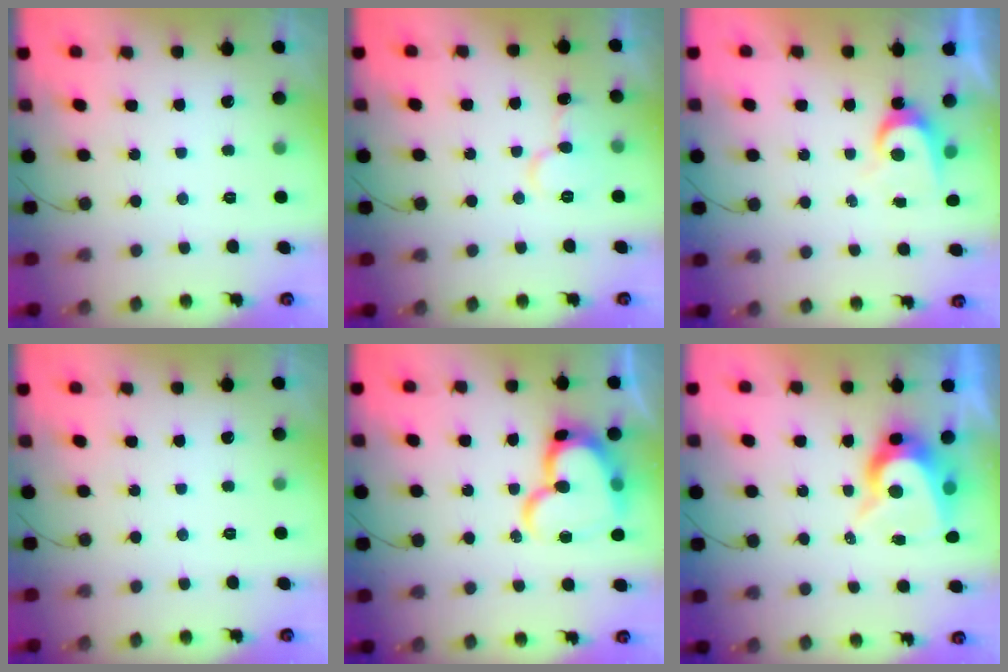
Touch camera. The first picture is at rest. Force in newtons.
{"total": 7.9, "press": 7.9, "slide": 0.8}
{"total": 5.1, "press": 5.0, "slide": 0.5}
{"total": 0.0}
{"total": 17.1, "press": 17.0, "slide": 1.5}
{"total": 8.8, "press": 8.8, "slide": 0.9}